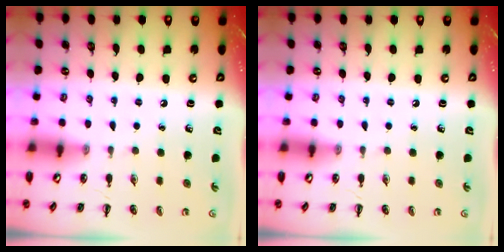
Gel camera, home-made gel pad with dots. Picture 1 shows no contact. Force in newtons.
{"total": 0.0}